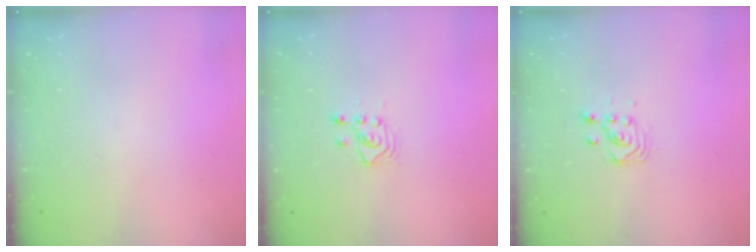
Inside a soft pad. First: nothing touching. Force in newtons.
{"total": 3.8, "press": 3.8, "slide": 0.4}
{"total": 2.9, "press": 2.9, "slide": 0.1}